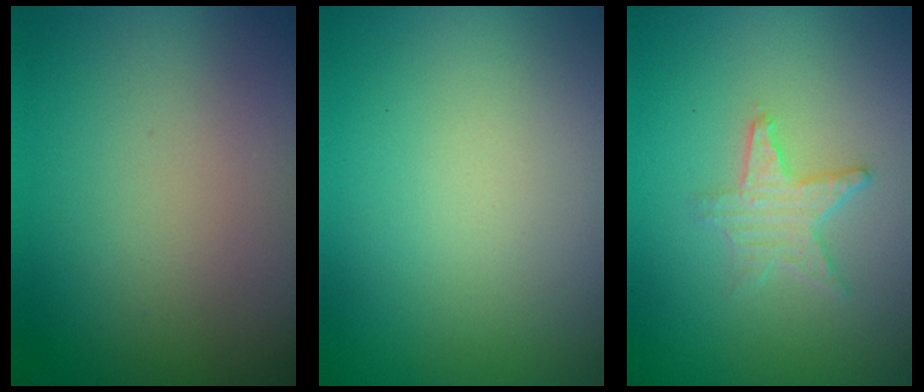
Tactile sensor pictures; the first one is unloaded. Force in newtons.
{"total": 0.0}
{"total": 2.3, "press": 2.2, "slide": 0.4}